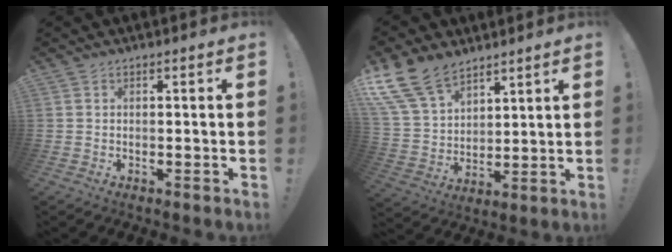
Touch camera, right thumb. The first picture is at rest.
{"total": 16.6, "force": [11.6, 9.0, 7.7], "torque": [-0.164, -0.069, 0.225]}